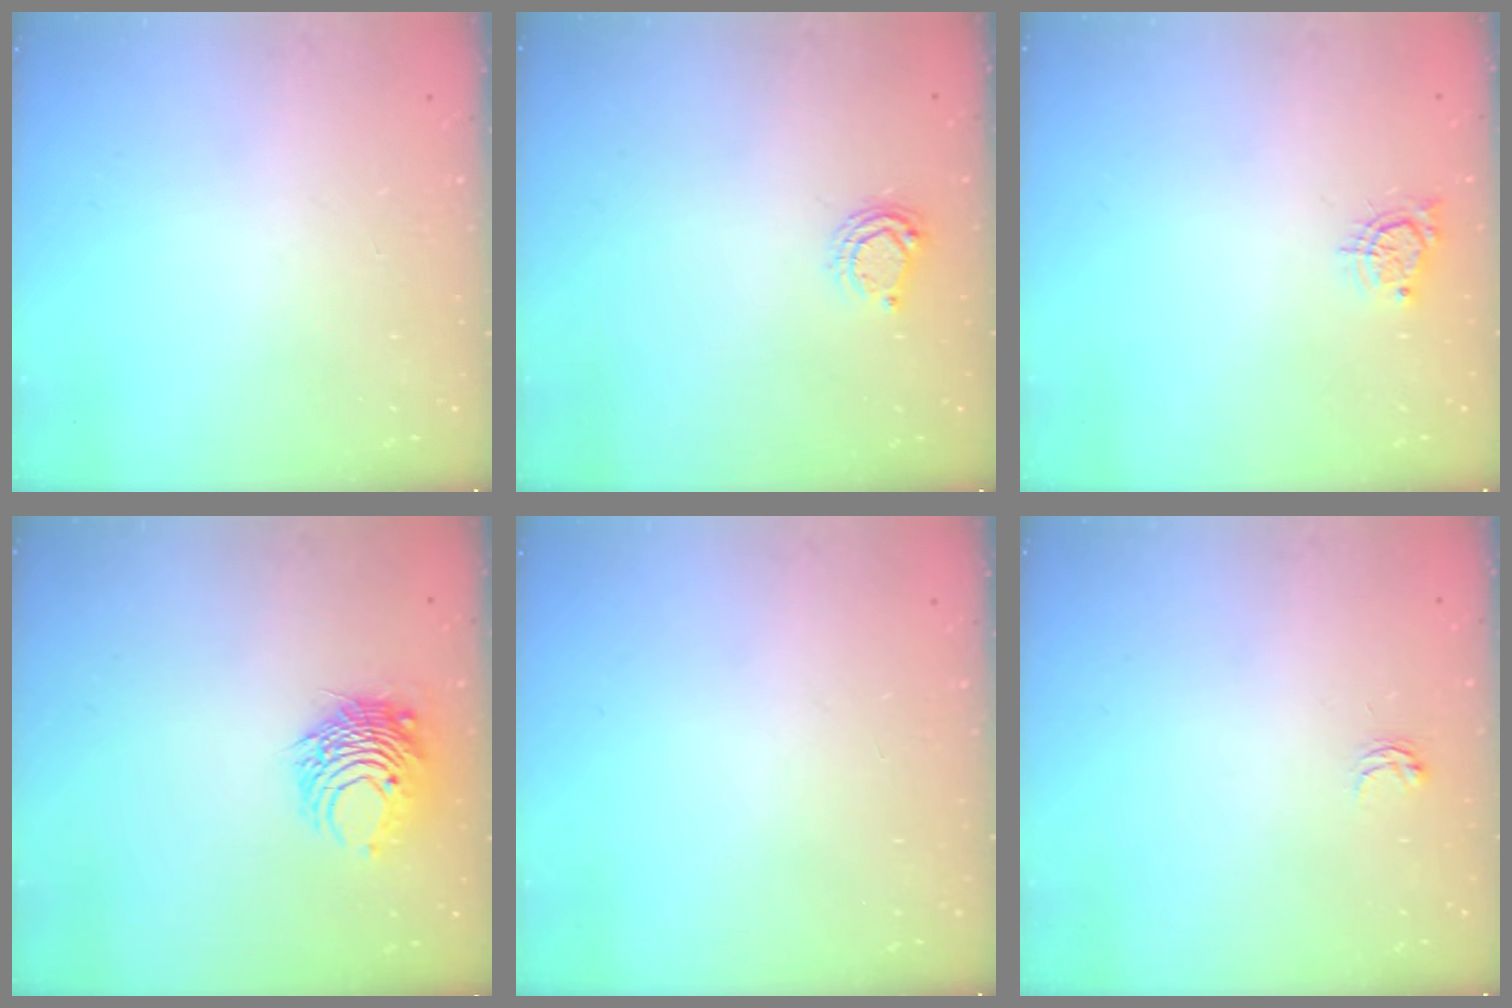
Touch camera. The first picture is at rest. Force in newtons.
{"total": 5.9, "press": 5.9, "slide": 0.6}
{"total": 4.8, "press": 4.8, "slide": 0.5}
{"total": 8.4, "press": 8.3, "slide": 0.7}
{"total": 0.0}
{"total": 2.9, "press": 2.9, "slide": 0.4}